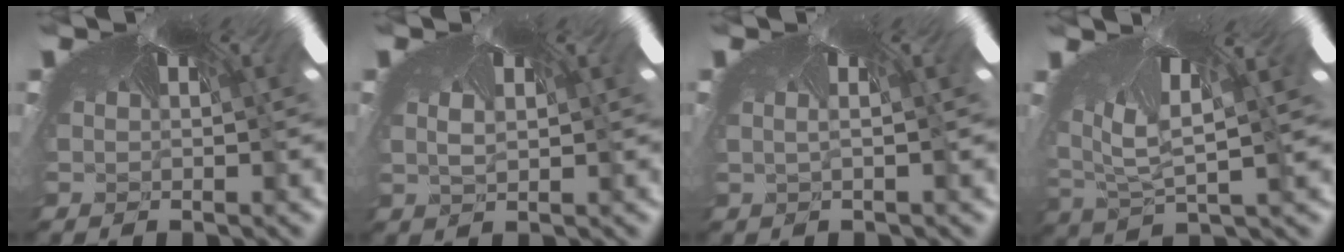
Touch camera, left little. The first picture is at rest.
{"total": 1.7, "force": [-1.4, 0.5, 0.9], "torque": [-0.021, -0.024, -0.004]}
{"total": 2.4, "force": [-2.4, -0.1, 0.5], "torque": [-0.019, -0.029, -0.018]}
{"total": 4.6, "force": [-4.5, 0.2, -0.5], "torque": [-0.031, -0.087, -0.046]}